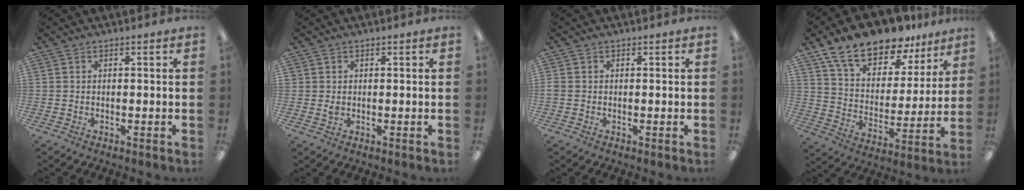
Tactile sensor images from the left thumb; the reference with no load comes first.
{"total": 1.5, "force": [0.2, 1.3, 0.6], "torque": [-0.005, 0.001, 0.001]}
{"total": 1.0, "force": [-0.2, 0.9, 0.4], "torque": [-0.005, 0.004, -0.004]}
{"total": 16.5, "force": [13.4, 7.2, 6.6], "torque": [-0.126, -0.090, 0.239]}